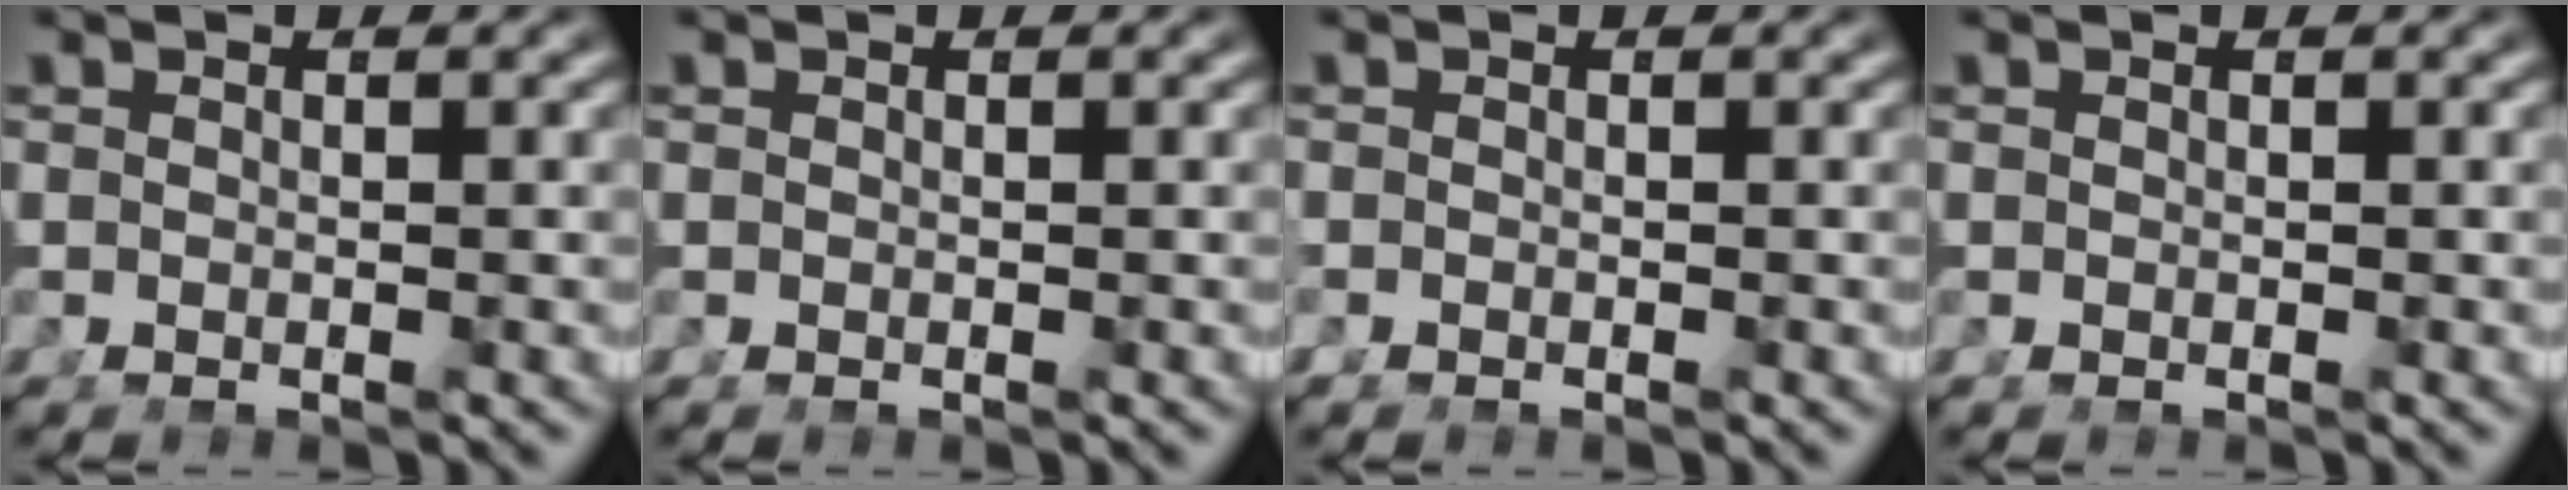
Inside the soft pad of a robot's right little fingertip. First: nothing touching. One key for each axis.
{"total": 0.0}
{"total": 0.8, "fx": -0.5, "fy": 0.3, "fz": 0.6, "tx": -0.016, "ty": -0.001, "tz": -0.009}
{"total": 0.0}